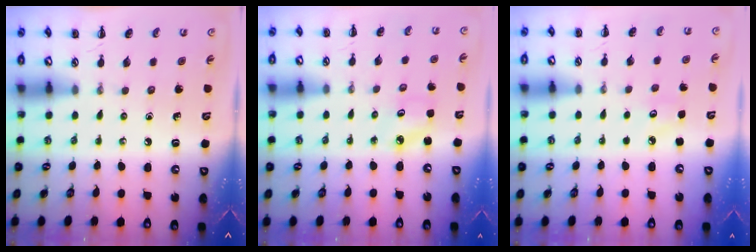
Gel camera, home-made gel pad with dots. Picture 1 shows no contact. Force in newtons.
{"total": 2.5, "press": 2.4, "slide": 0.6}
{"total": 3.4, "press": 3.3, "slide": 1.1}